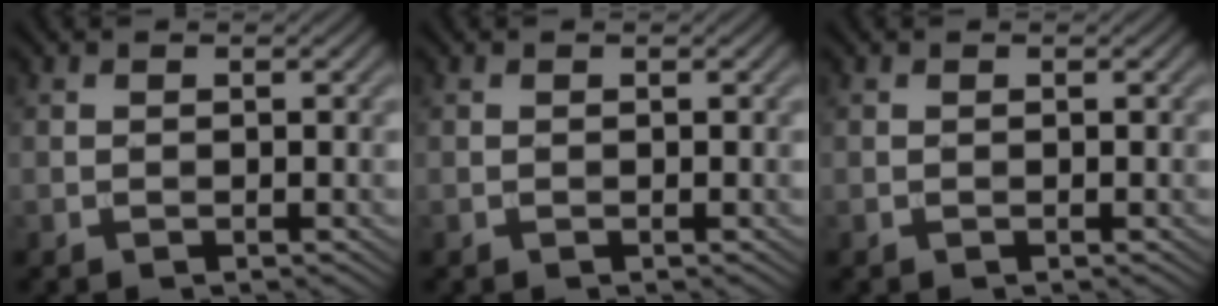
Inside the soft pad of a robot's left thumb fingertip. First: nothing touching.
{"total": 0.0}
{"total": 0.0}